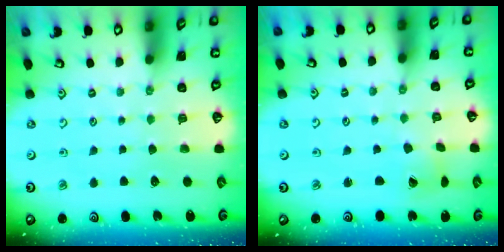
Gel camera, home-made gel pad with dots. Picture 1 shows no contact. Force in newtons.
{"total": 2.9, "press": 2.8, "slide": 0.4}